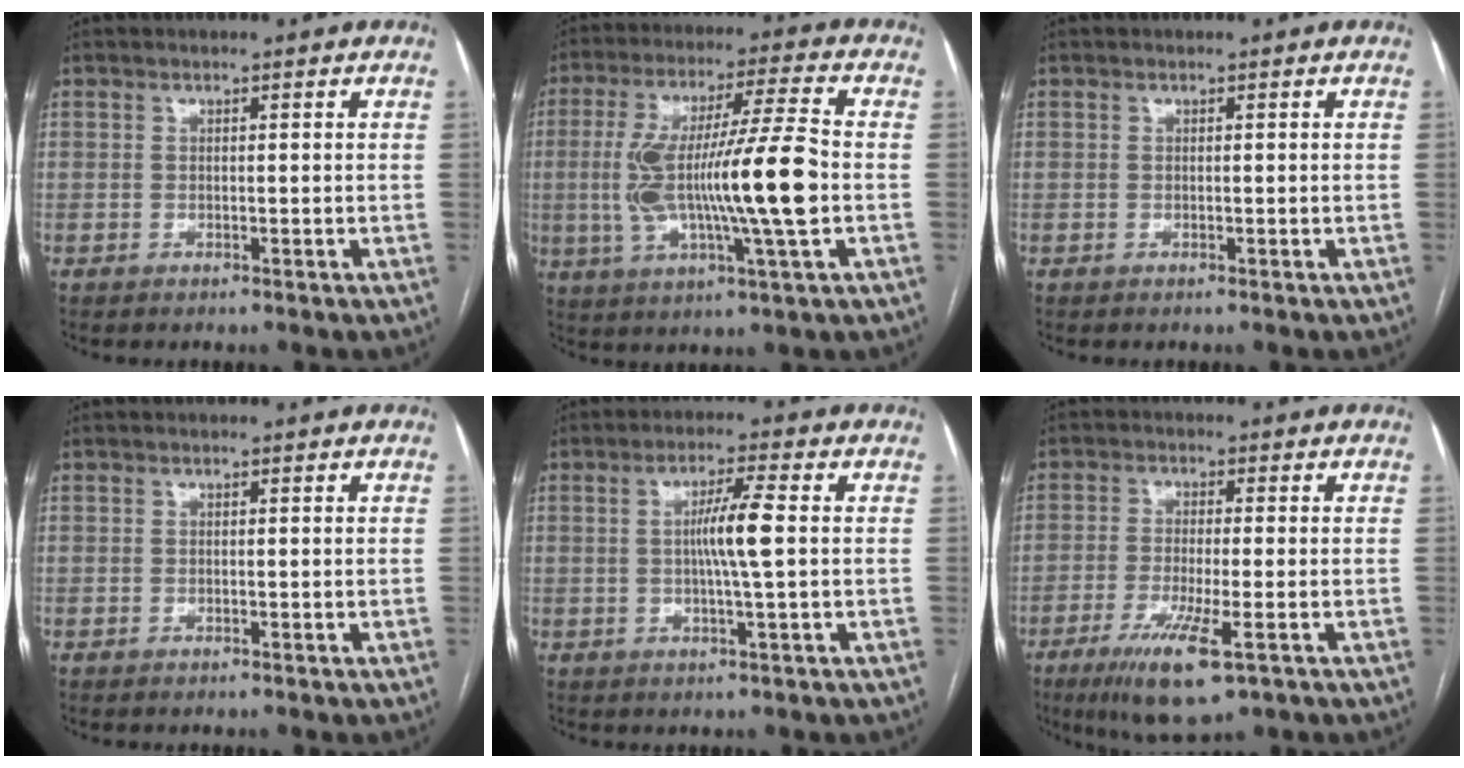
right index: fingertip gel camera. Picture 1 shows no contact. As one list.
[{"total": 17.1, "force": [-1.5, 0.8, 17.0], "torque": [-0.323, 0.006, -0.027]}, {"total": 0.0}, {"total": 0.0}, {"total": 5.8, "force": [0.2, -0.5, 5.8], "torque": [-0.106, 0.000, 0.004]}, {"total": 9.4, "force": [-4.8, 1.2, 8.0], "torque": [-0.149, -0.027, -0.077]}]